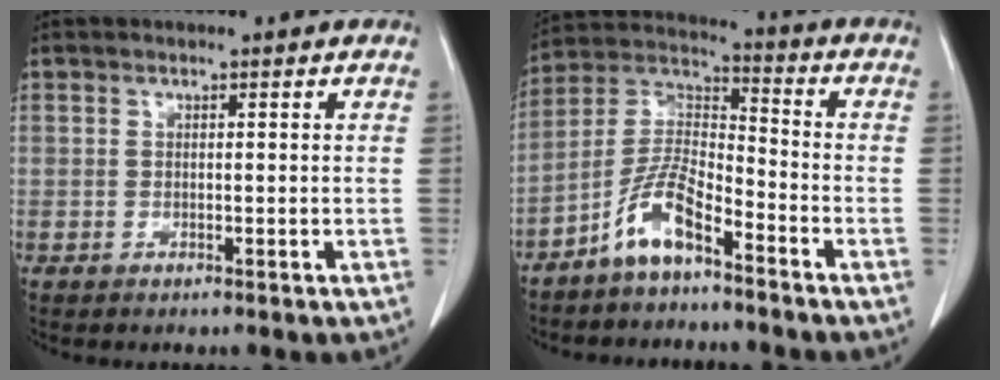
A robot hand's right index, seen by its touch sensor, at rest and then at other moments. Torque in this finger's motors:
{"motor_torque": [1.27, -0.87, 0.30, 0.16]}